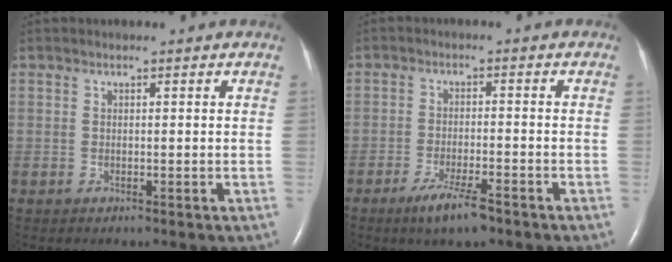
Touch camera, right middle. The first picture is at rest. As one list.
[{"total": 5.7, "force": [-3.9, 0.7, 4.1], "torque": [-0.087, -0.011, -0.066]}]